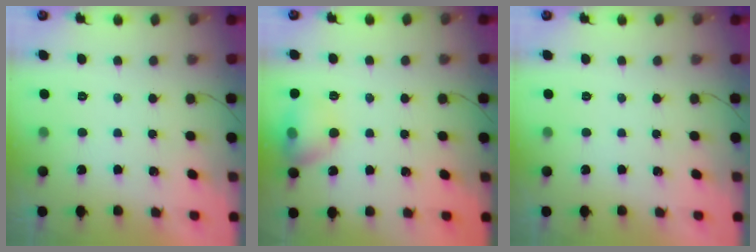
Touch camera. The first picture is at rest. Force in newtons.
{"total": 10.4, "press": 10.3, "slide": 1.4}
{"total": 0.0}